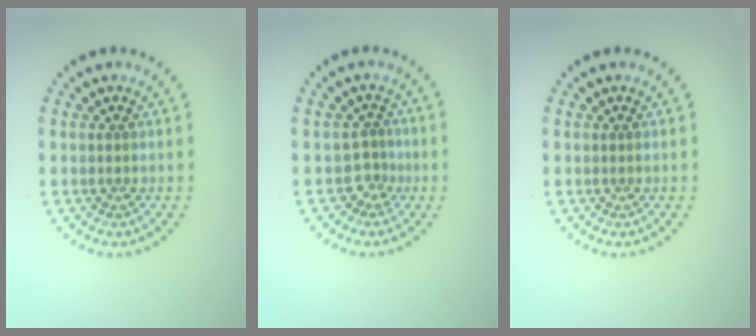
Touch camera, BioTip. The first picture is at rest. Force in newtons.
{"total": 1.6, "press": 1.1, "slide": 1.1}
{"total": 0.0}